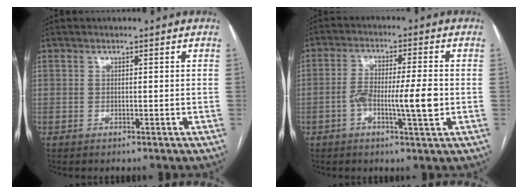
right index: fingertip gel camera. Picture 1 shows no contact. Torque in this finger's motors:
{"motor_torque": [0.09, -0.05, 0.27, 0.07]}